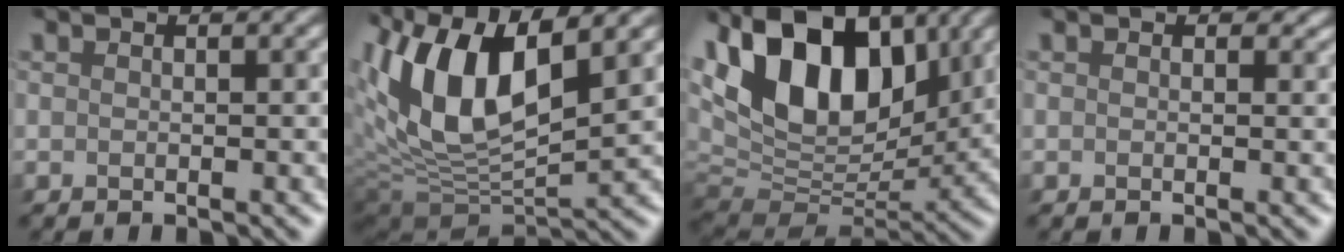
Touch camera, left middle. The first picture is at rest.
{"total": 11.5, "force": [4.9, 4.8, 9.2], "torque": [-0.183, 0.014, 0.089]}
{"total": 13.4, "force": [6.1, 8.1, 8.8], "torque": [-0.156, 0.019, 0.104]}
{"total": 1.1, "force": [0.4, 0.8, 0.5], "torque": [-0.009, 0.002, -0.001]}